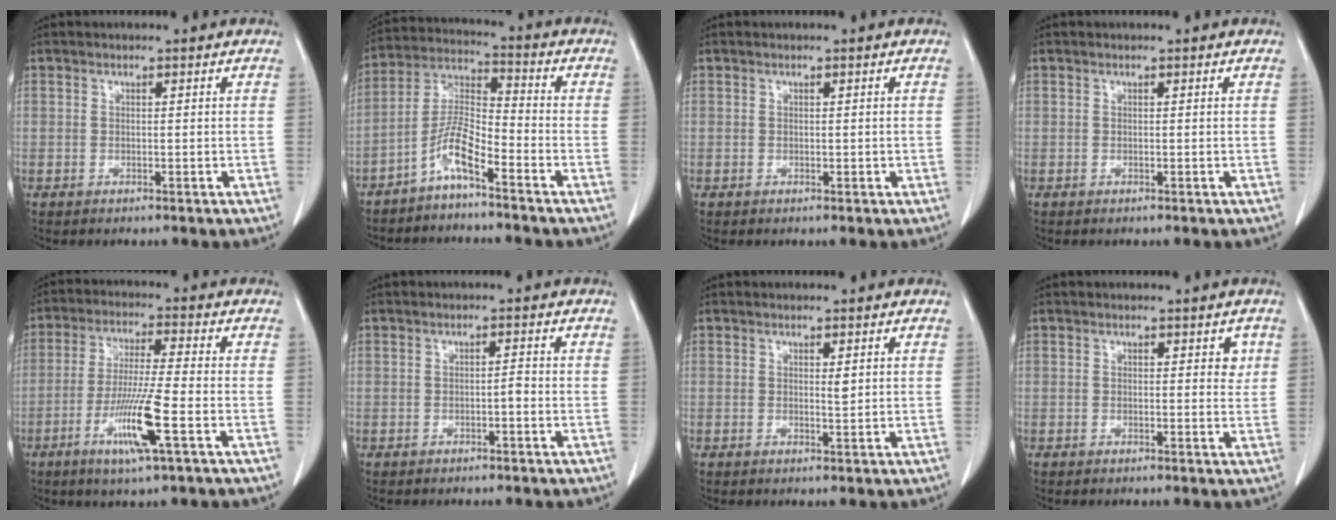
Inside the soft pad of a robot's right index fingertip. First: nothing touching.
{"total": 7.8, "force": [-5.0, 0.8, 5.9], "torque": [-0.131, 0.009, -0.103]}
{"total": 0.5, "force": [0.0, 0.4, 0.3], "torque": [-0.002, 0.002, 0.001]}
{"total": 0.0}
{"total": 10.0, "force": [-3.9, -0.3, 9.2], "torque": [-0.180, -0.017, -0.075]}
{"total": 1.1, "force": [-0.4, 0.1, 1.0], "torque": [-0.017, 0.002, -0.007]}
{"total": 1.1, "force": [0.4, 0.2, 1.0], "torque": [-0.022, -0.004, 0.008]}
{"total": 1.9, "force": [0.8, 1.1, 1.4], "torque": [-0.010, 0.000, 0.007]}